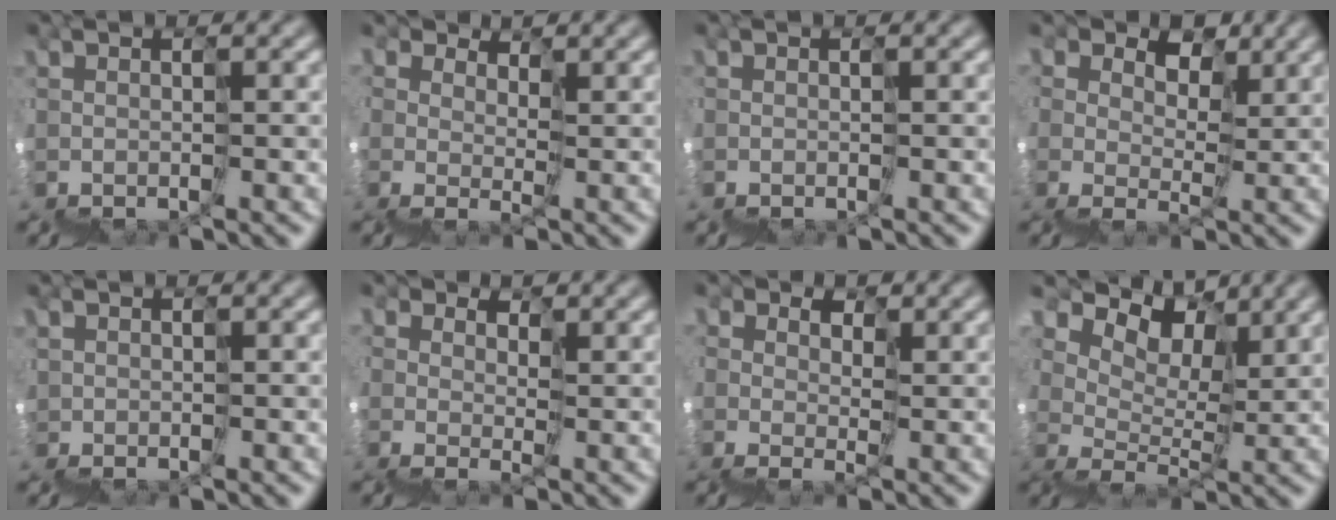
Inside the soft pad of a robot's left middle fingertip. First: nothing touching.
{"total": 2.4, "force": [1.9, 1.5, 0.3], "torque": [0.001, 0.009, 0.043]}
{"total": 0.6, "force": [-0.5, 0.3, 0.1], "torque": [-0.003, -0.003, -0.009]}
{"total": 5.2, "force": [3.3, 3.7, 1.5], "torque": [-0.013, 0.017, 0.068]}
{"total": 1.1, "force": [0.0, 1.0, 0.3], "torque": [-0.010, -0.007, 0.004]}
{"total": 2.4, "force": [0.8, 2.0, 1.1], "torque": [-0.012, -0.002, 0.016]}
{"total": 3.1, "force": [1.0, 2.5, 1.5], "torque": [-0.016, -0.001, 0.017]}
{"total": 5.7, "force": [5.6, 1.1, -0.6], "torque": [0.017, 0.024, 0.092]}